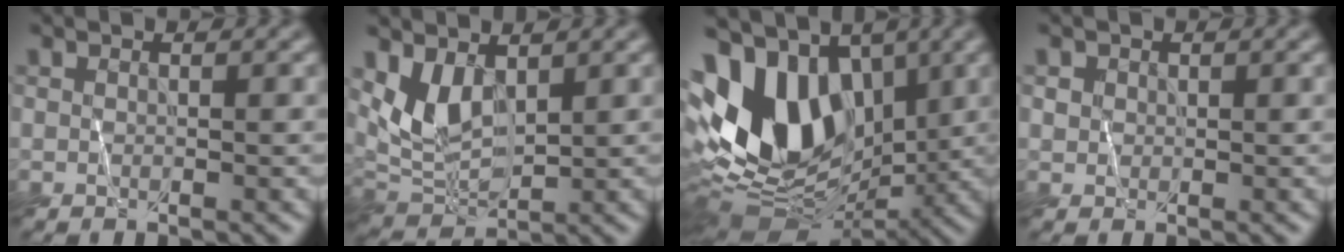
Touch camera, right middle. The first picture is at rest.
{"total": 4.1, "force": [1.5, 2.5, 2.9], "torque": [-0.065, -0.006, 0.044]}
{"total": 13.0, "force": [0.7, 9.1, 9.2], "torque": [-0.178, 0.005, 0.004]}
{"total": 0.8, "force": [0.1, 0.7, -0.2], "torque": [0.008, 0.002, 0.012]}